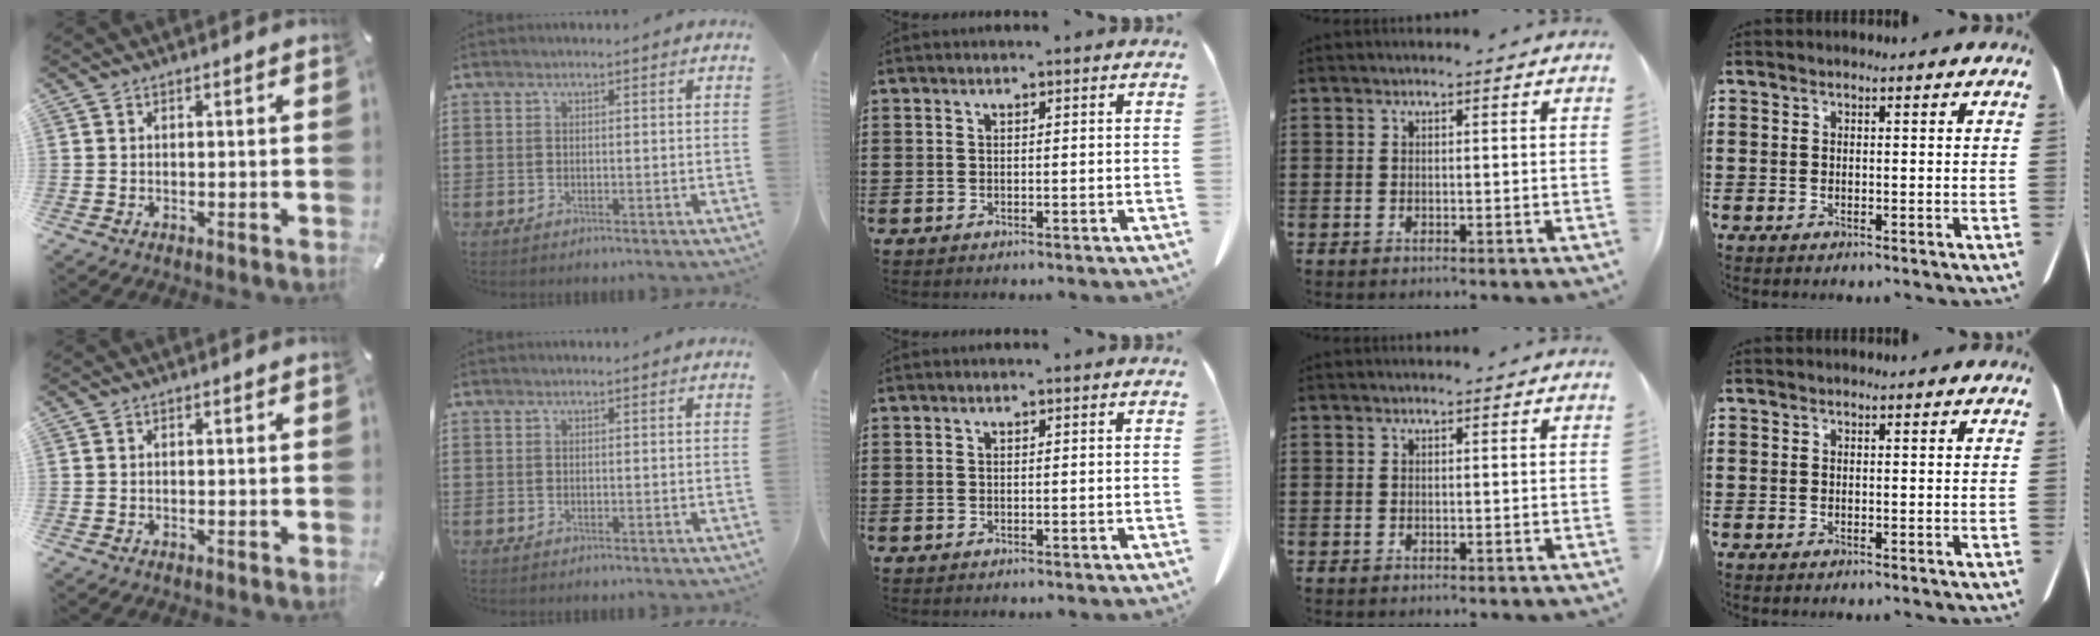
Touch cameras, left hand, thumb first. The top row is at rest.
{}